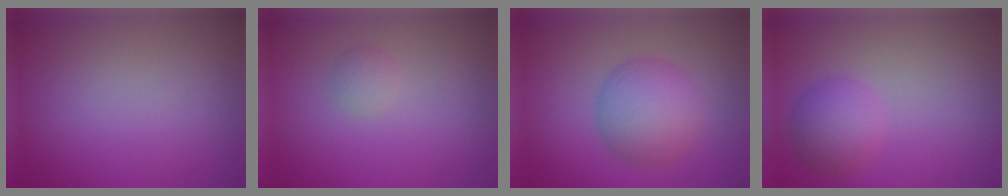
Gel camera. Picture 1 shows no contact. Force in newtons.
{"total": 1.2, "press": 1.2, "slide": 0.1}
{"total": 5.5, "press": 5.5, "slide": 0.1}
{"total": 3.2, "press": 3.2, "slide": 0.2}